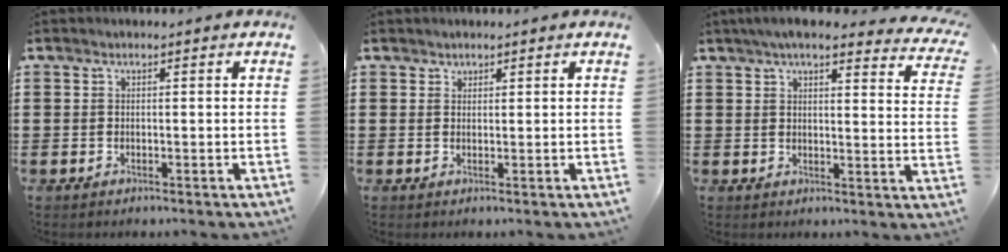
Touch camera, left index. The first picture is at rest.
{"total": 0.9, "force": [0.7, 0.5, 0.0], "torque": [-0.002, 0.001, 0.015]}
{"total": 5.7, "force": [4.9, 0.7, 2.9], "torque": [-0.064, -0.013, 0.087]}